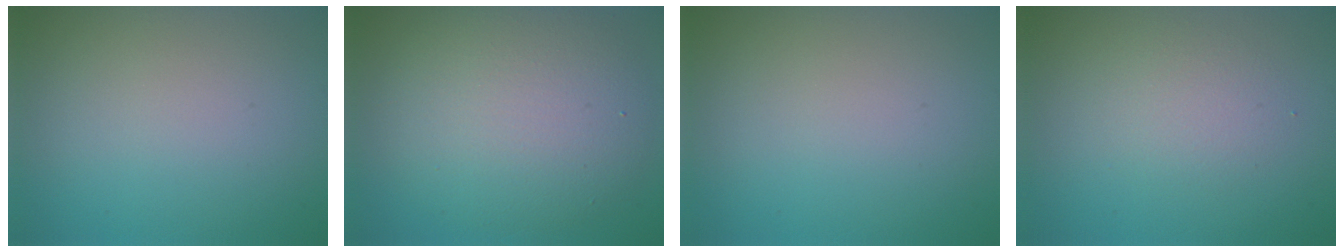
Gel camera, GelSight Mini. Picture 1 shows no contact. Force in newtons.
{"total": 7.8, "press": 7.8, "slide": 0.3}
{"total": 0.0}
{"total": 2.0, "press": 2.0, "slide": 0.1}